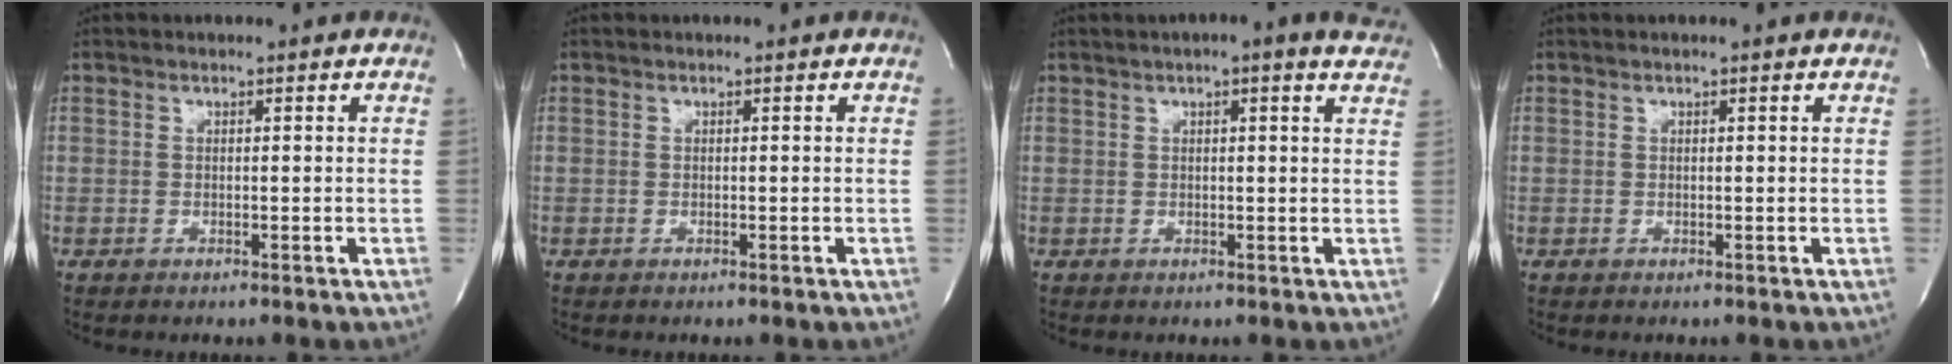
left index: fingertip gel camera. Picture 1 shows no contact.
{"total": 0.0}
{"total": 8.0, "force": [6.3, 1.1, 4.9], "torque": [-0.064, 0.017, 0.060]}
{"total": 0.6, "force": [0.5, -0.1, 0.4], "torque": [-0.010, 0.005, 0.010]}